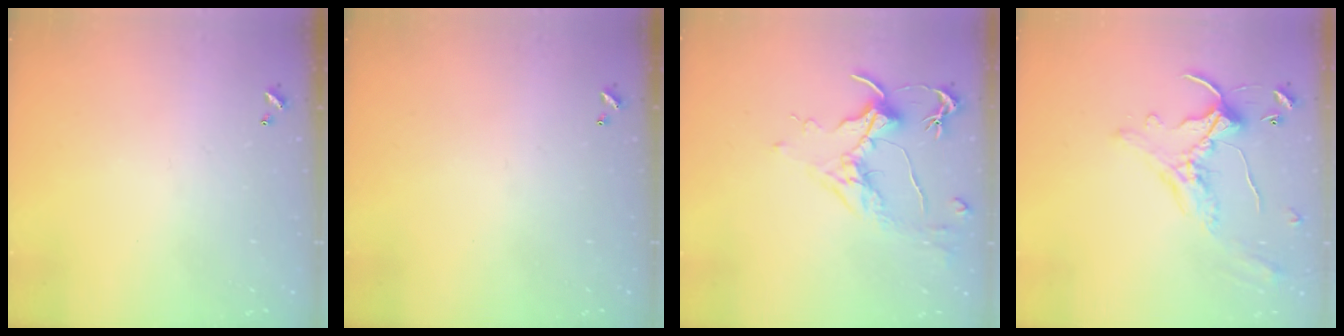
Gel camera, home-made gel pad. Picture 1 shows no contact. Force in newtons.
{"total": 0.0}
{"total": 1.8, "press": 1.6, "slide": 0.9}
{"total": 0.9, "press": 0.1, "slide": 0.9}